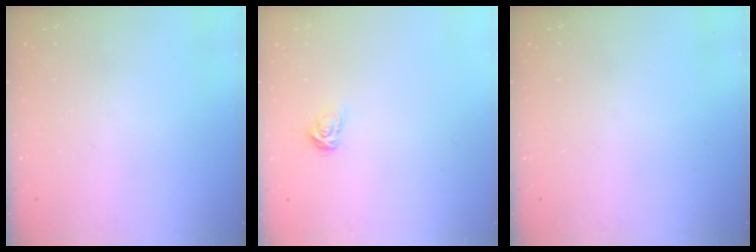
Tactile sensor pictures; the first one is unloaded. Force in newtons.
{"total": 3.4, "press": 3.4, "slide": 0.4}
{"total": 0.0}